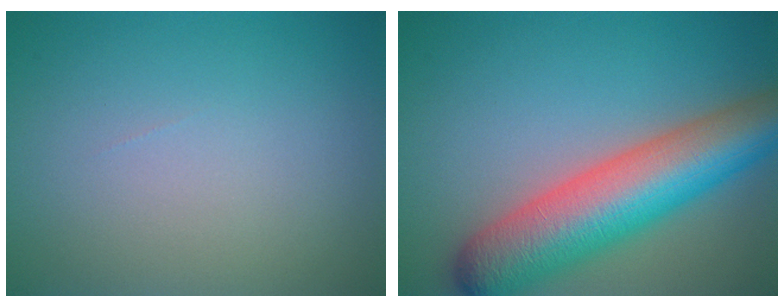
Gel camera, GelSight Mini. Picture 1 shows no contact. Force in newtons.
{"total": 10.4, "press": 10.4, "slide": 0.4}